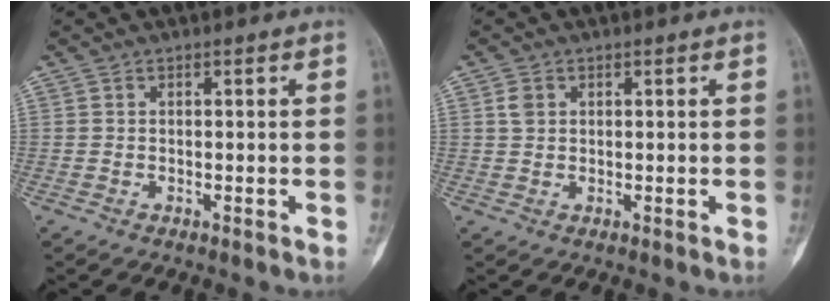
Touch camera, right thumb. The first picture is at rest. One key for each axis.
{"total": 2.0, "fx": 0.7, "fy": 1.6, "fz": 1.1, "tx": -0.016, "ty": 0.002, "tz": 0.015}